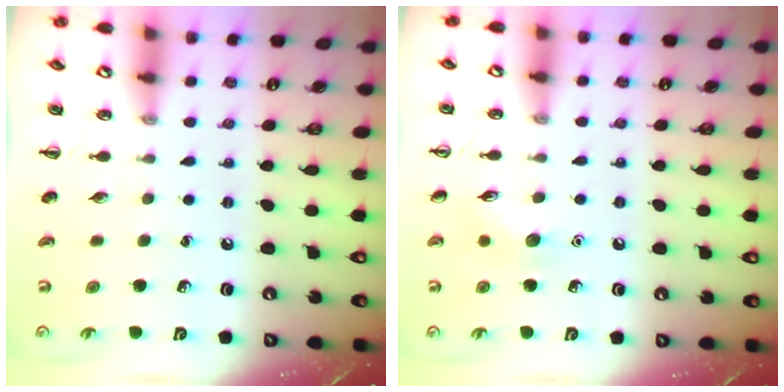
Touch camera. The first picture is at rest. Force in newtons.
{"total": 6.6, "press": 6.5, "slide": 1.4}